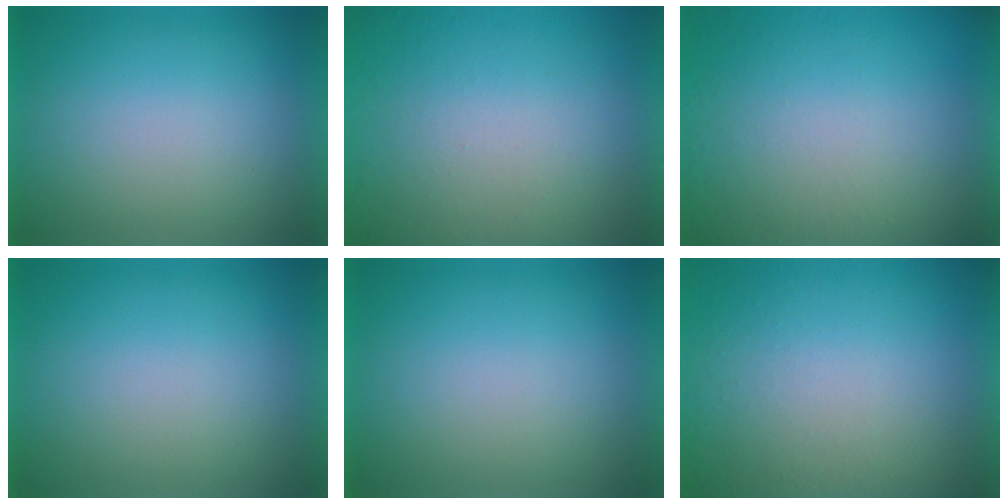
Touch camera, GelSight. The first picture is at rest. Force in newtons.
{"total": 7.6}
{"total": 4.9}
{"total": 0.0}
{"total": 0.0}
{"total": 9.8}